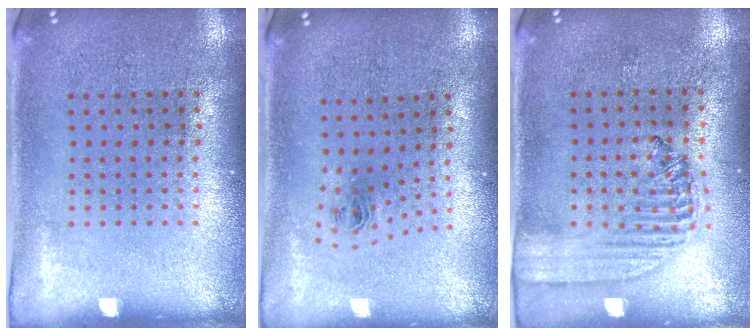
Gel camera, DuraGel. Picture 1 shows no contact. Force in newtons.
{"total": 0.9, "press": 0.3, "slide": 0.8}
{"total": 1.4, "press": 1.4, "slide": 0.5}